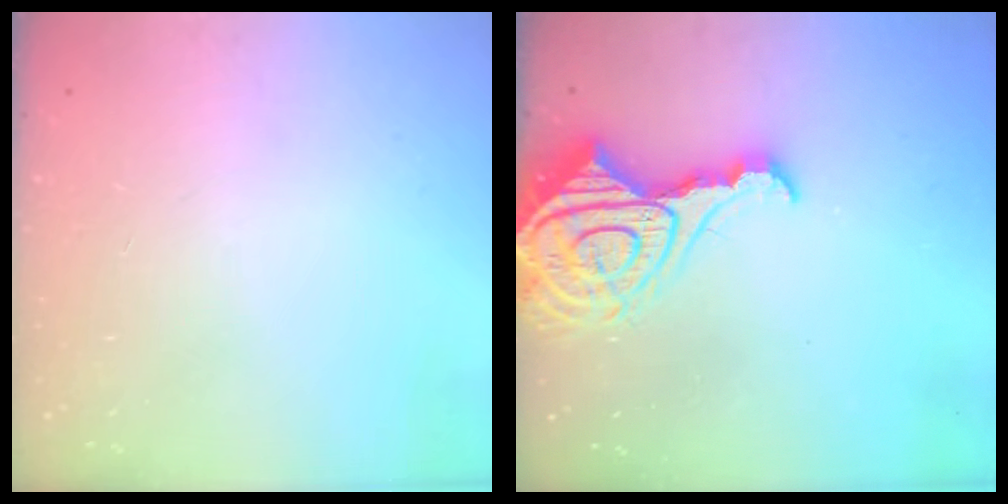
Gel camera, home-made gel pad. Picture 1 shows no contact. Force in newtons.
{"total": 17.6, "press": 17.5, "slide": 2.0}